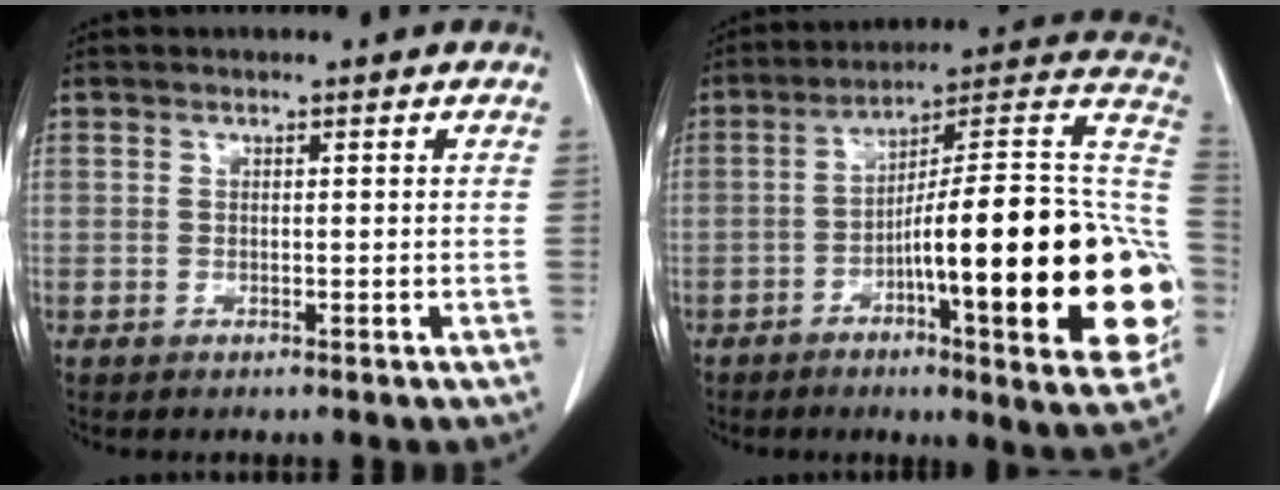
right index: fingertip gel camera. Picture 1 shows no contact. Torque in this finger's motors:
{"motor_torque": [2.14, 0.00, 0.72, 0.21]}